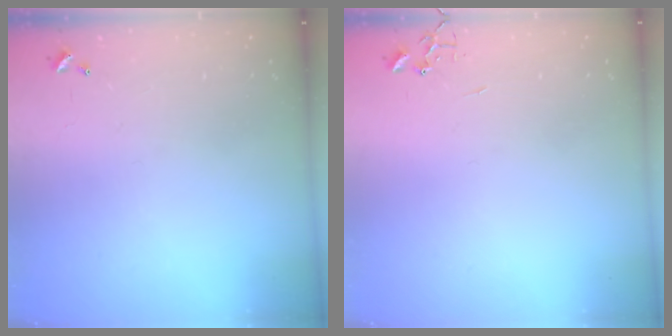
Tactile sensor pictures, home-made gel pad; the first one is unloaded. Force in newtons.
{"total": 0.0}